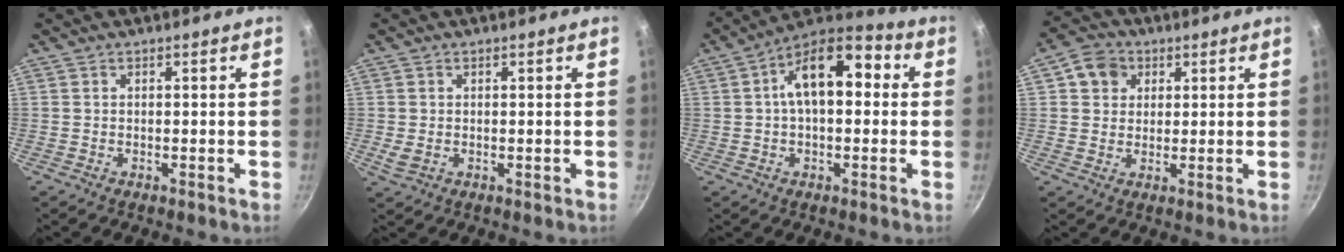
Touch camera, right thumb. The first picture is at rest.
{"total": 2.2, "force": [0.0, 1.6, 1.5], "torque": [-0.029, -0.002, 0.006]}
{"total": 14.6, "force": [2.2, 8.3, 11.8], "torque": [-0.155, 0.036, 0.017]}
{"total": 6.2, "force": [2.3, 5.3, 2.2], "torque": [-0.006, 0.004, 0.033]}